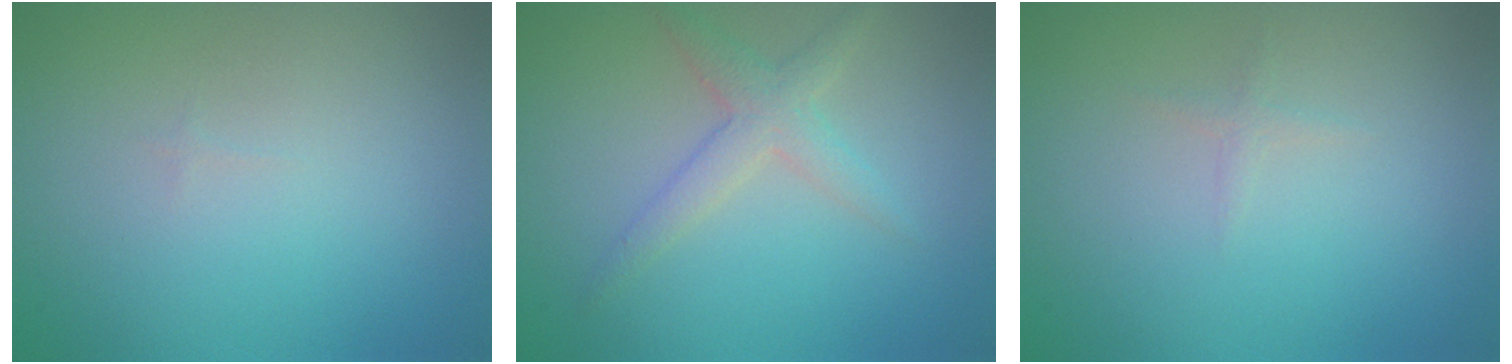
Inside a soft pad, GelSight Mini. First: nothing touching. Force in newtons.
{"total": 2.5, "press": 2.5, "slide": 0.1}
{"total": 0.6, "press": 0.6, "slide": 0.0}